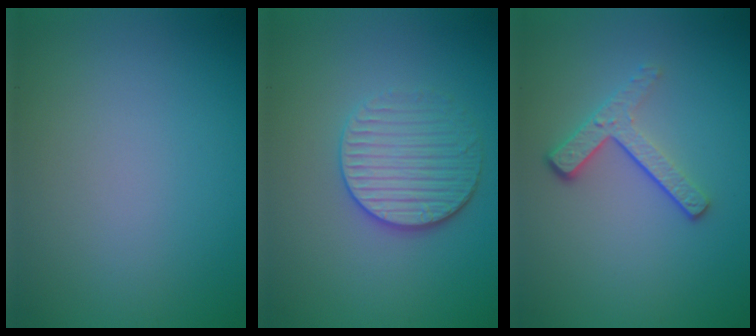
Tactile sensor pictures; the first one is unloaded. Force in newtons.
{"total": 3.6, "press": 3.3, "slide": 1.4}
{"total": 3.3, "press": 2.3, "slide": 2.3}